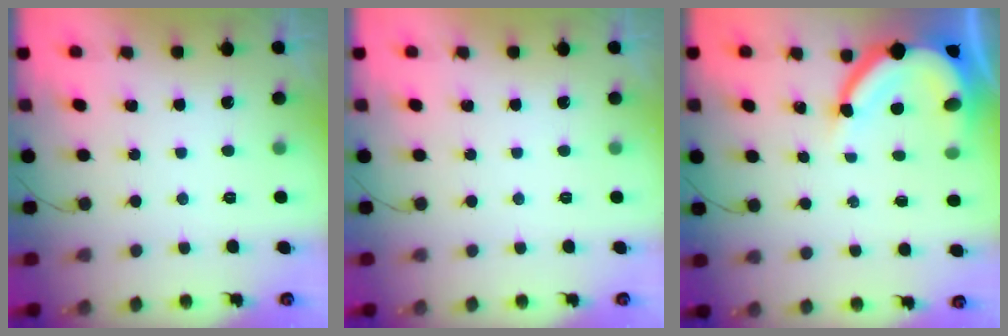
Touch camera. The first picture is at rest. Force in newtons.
{"total": 0.0}
{"total": 10.1, "press": 10.0, "slide": 1.0}